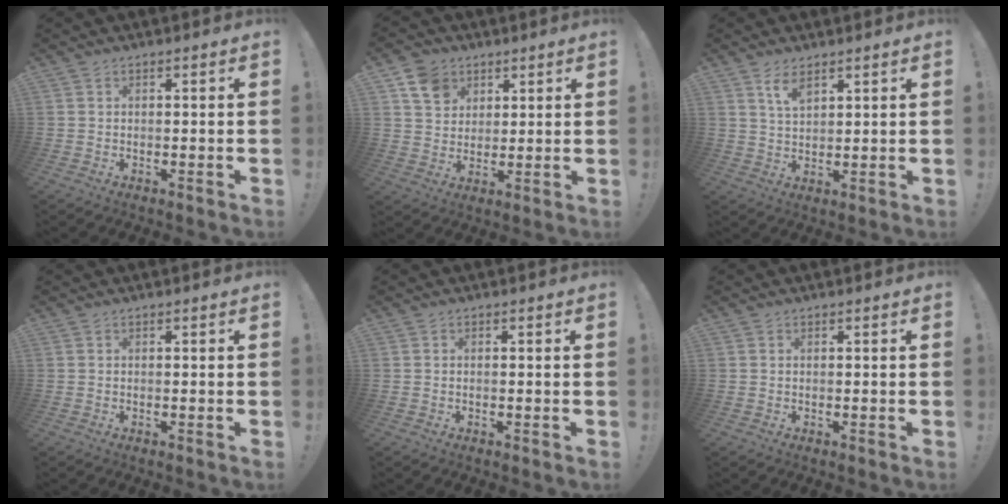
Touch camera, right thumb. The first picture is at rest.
{"total": 9.8, "force": [5.1, 7.7, 3.1], "torque": [-0.040, -0.026, 0.102]}
{"total": 5.1, "force": [3.2, 2.0, 3.3], "torque": [-0.067, -0.012, 0.058]}
{"total": 0.0}
{"total": 0.0}
{"total": 0.0}